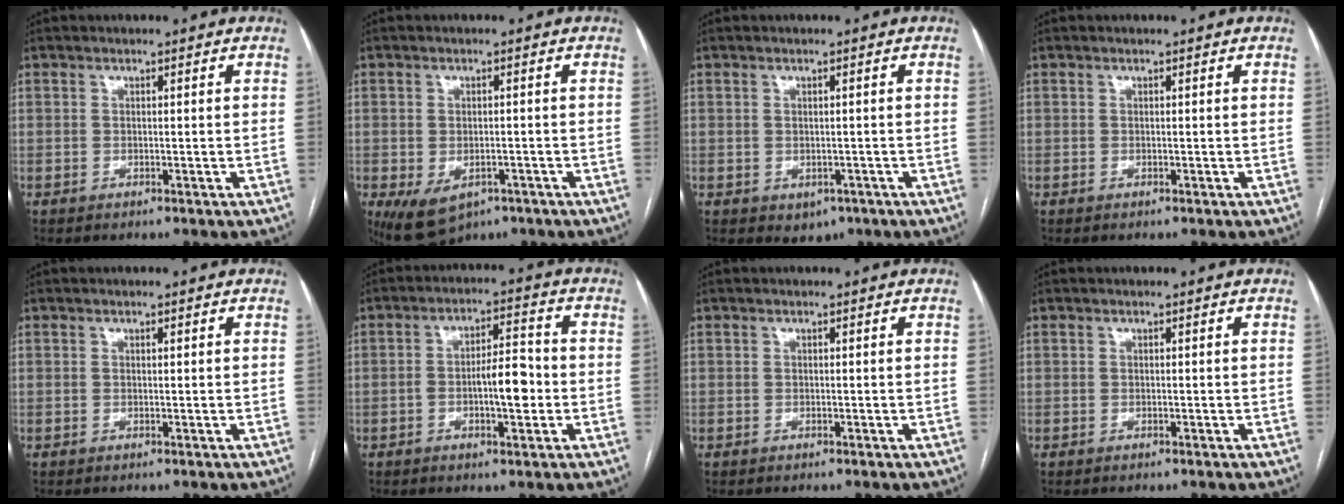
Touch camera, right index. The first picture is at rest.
{"total": 7.2, "force": [-3.8, 4.3, 4.4], "torque": [-0.079, -0.003, -0.047]}
{"total": 2.8, "force": [-1.2, 2.1, 1.4], "torque": [-0.009, 0.001, -0.004]}
{"total": 0.0}
{"total": 0.0}
{"total": 7.1, "force": [-1.3, 2.0, 6.6], "torque": [-0.112, 0.016, -0.018]}
{"total": 0.0}
{"total": 0.0}